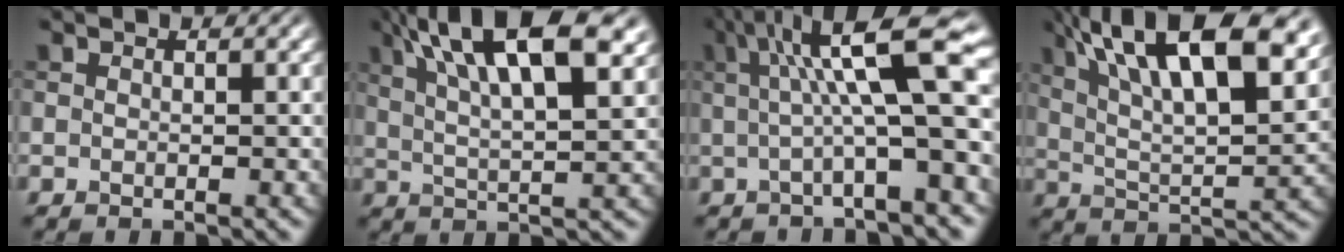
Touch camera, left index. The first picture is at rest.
{"total": 13.2, "force": [6.8, 4.1, 10.5], "torque": [-0.168, 0.024, 0.092]}
{"total": 11.3, "force": [2.0, 2.4, 10.9], "torque": [-0.156, 0.016, 0.026]}
{"total": 17.1, "force": [8.8, 6.2, 13.3], "torque": [-0.205, 0.038, 0.116]}